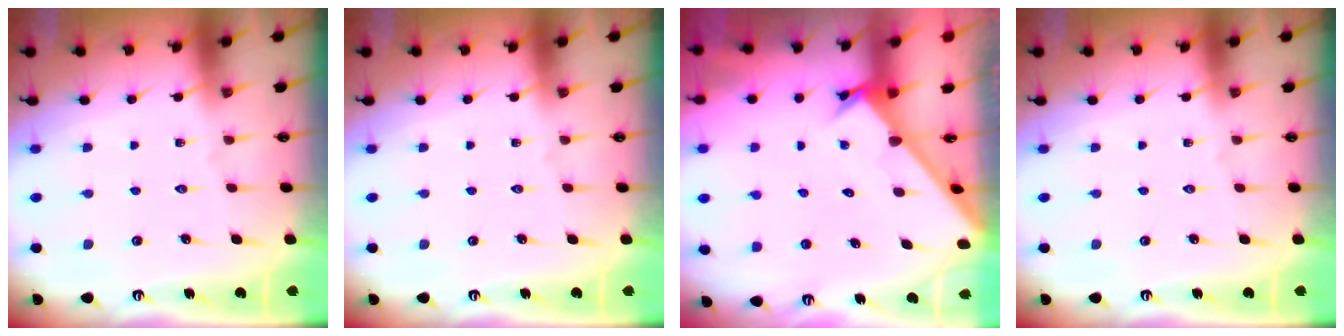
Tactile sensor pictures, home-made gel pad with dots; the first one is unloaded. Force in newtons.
{"total": 0.0}
{"total": 2.5, "press": 2.5, "slide": 0.1}
{"total": 0.0}